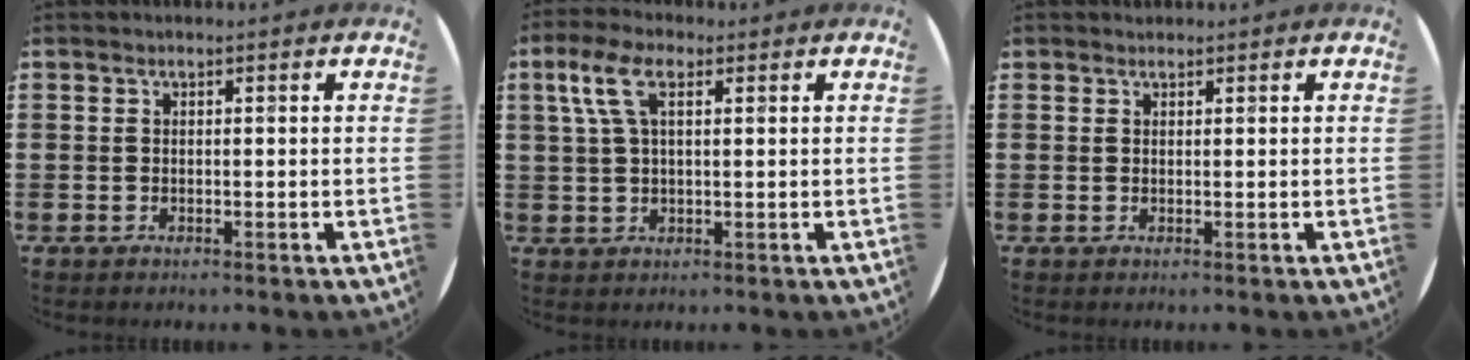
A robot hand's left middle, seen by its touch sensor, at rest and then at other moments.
{"total": 5.5, "force": [2.6, 2.2, 4.3], "torque": [-0.093, 0.012, 0.044]}
{"total": 0.5, "force": [0.5, 0.2, -0.1], "torque": [0.003, 0.005, 0.009]}